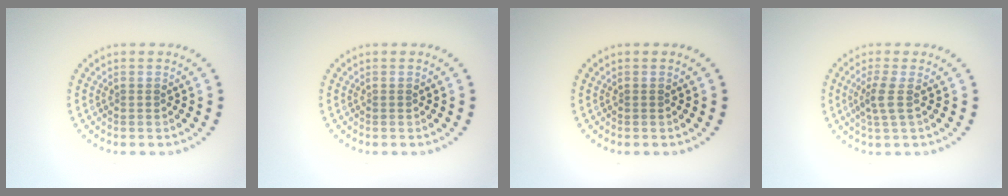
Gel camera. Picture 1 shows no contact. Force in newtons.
{"total": 0.0}
{"total": 0.0}
{"total": 2.0, "press": 1.6, "slide": 1.3}